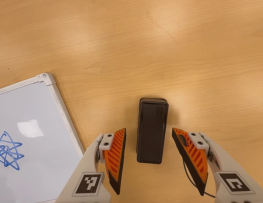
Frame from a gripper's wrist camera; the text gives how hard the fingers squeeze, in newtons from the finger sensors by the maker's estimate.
{"total": 0.0}